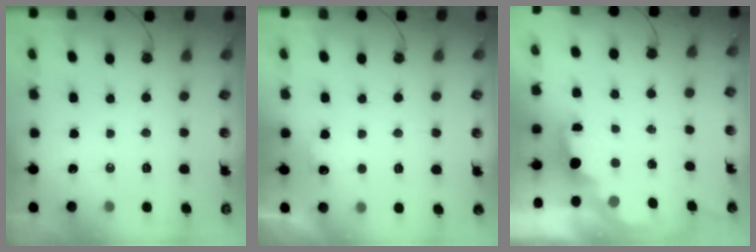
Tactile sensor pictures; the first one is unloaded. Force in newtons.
{"total": 6.0, "press": 5.9, "slide": 0.5}
{"total": 1.9, "press": 1.7, "slide": 0.8}